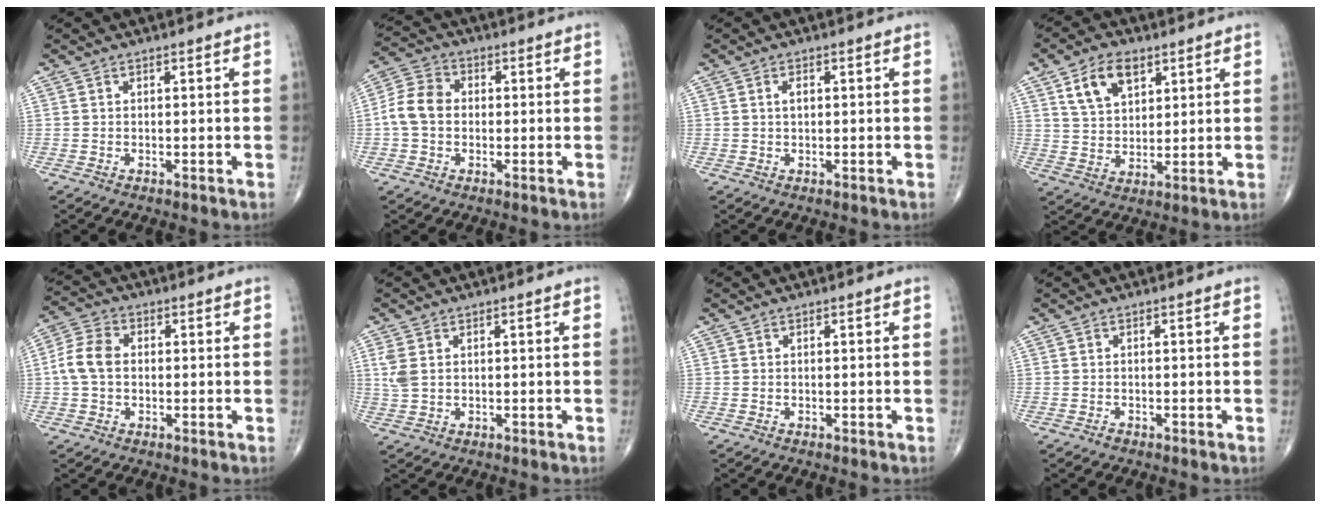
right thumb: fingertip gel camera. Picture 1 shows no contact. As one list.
[{"total": 7.6, "force": [-0.3, 5.9, 4.7], "torque": [-0.086, 0.024, -0.016]}, {"total": 1.7, "force": [0.4, 0.9, 1.4], "torque": [-0.024, 0.002, 0.005]}, {"total": 9.4, "force": [4.7, 5.8, 5.8], "torque": [-0.082, -0.017, 0.088]}, {"total": 6.9, "force": [0.0, 5.0, 4.8], "torque": [-0.099, 0.018, -0.007]}, {"total": 3.6, "force": [1.0, 2.4, 2.6], "torque": [-0.067, 0.003, 0.024]}, {"total": 0.0}, {"total": 0.5, "force": [-0.4, 0.3, 0.1], "torque": [-0.001, 0.000, -0.010]}]